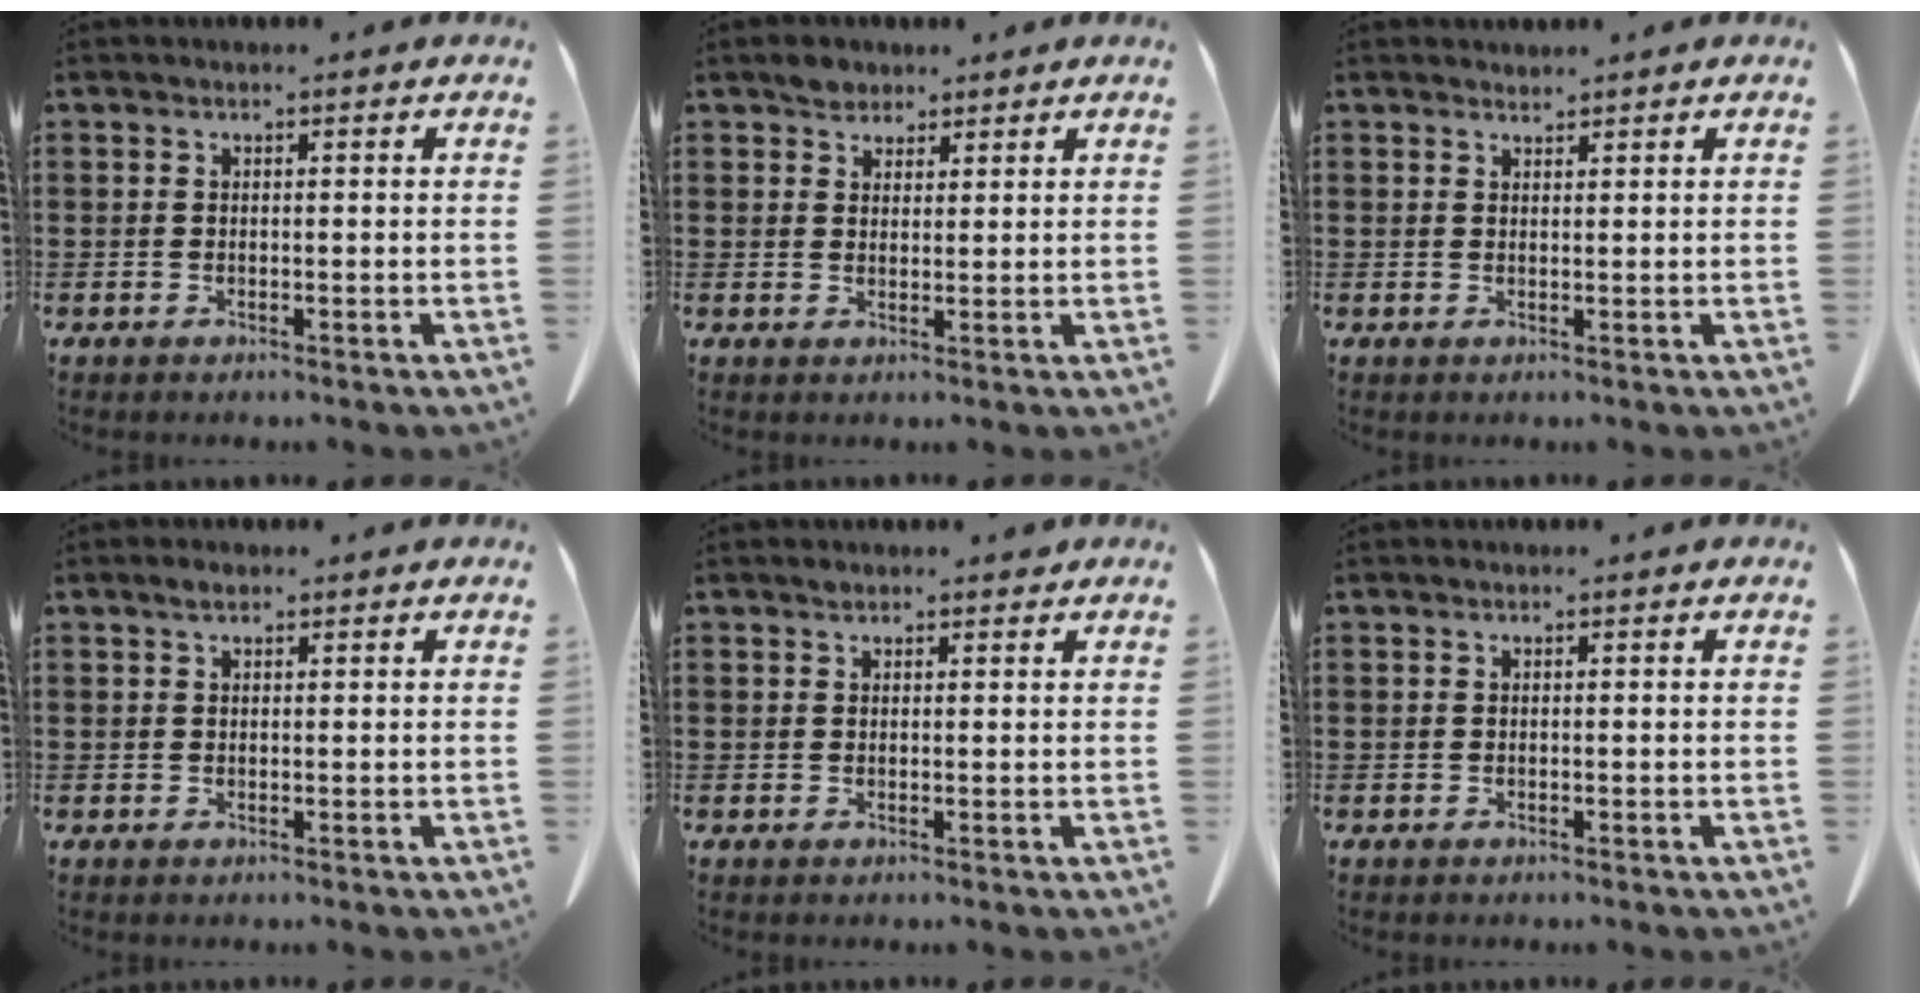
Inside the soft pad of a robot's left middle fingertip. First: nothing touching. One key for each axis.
{"total": 2.6, "fx": 2.2, "fy": 1.3, "fz": 0.3, "tx": -0.005, "ty": 0.001, "tz": 0.043}
{"total": 1.2, "fx": 1.2, "fy": 0.2, "fz": 0.0, "tx": -0.002, "ty": 0.001, "tz": 0.023}
{"total": 1.1, "fx": 0.7, "fy": 0.4, "fz": 0.7, "tx": -0.017, "ty": 0.001, "tz": 0.014}
{"total": 0.9, "fx": 0.7, "fy": 0.4, "fz": 0.4, "tx": -0.009, "ty": 0.001, "tz": 0.015}
{"total": 0.0}